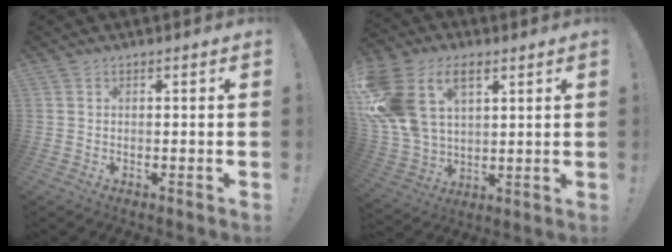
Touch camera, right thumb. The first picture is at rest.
{"total": 18.6, "force": [7.8, 12.4, 11.4], "torque": [-0.233, -0.035, 0.146]}